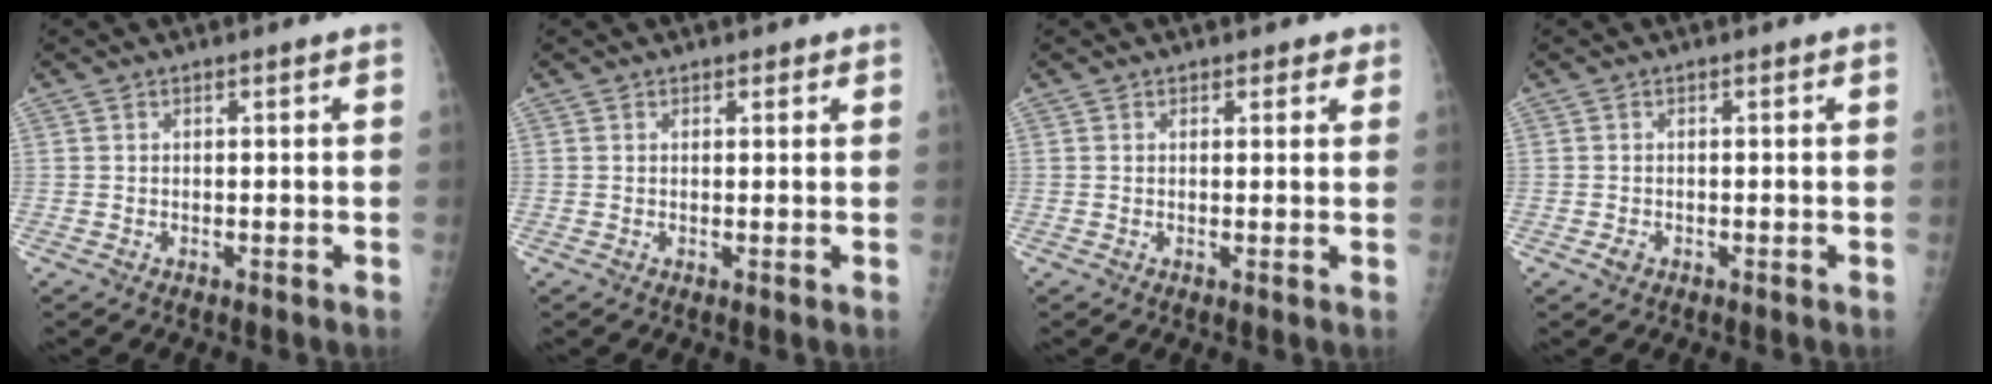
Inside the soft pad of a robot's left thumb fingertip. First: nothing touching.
{"total": 0.9, "force": [0.7, 0.6, 0.3], "torque": [0.007, -0.004, 0.005]}
{"total": 1.7, "force": [1.1, 1.1, 0.5], "torque": [0.014, -0.004, 0.008]}
{"total": 1.1, "force": [-0.5, 0.8, 0.6], "torque": [-0.009, 0.000, -0.010]}